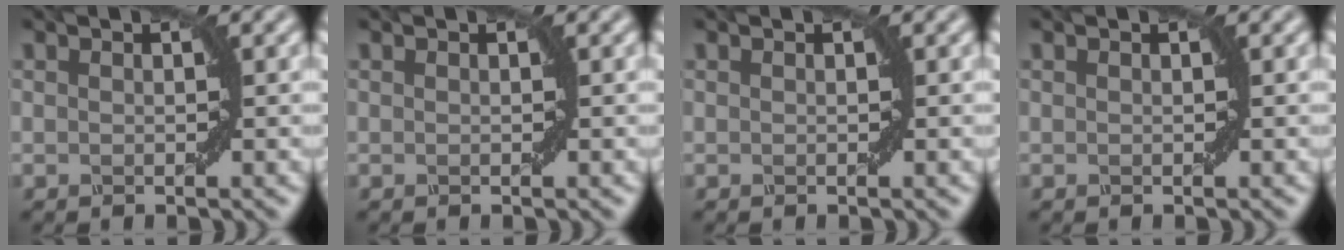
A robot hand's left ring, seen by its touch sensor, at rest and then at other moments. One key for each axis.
{"total": 0.0}
{"total": 0.0}
{"total": 0.0}